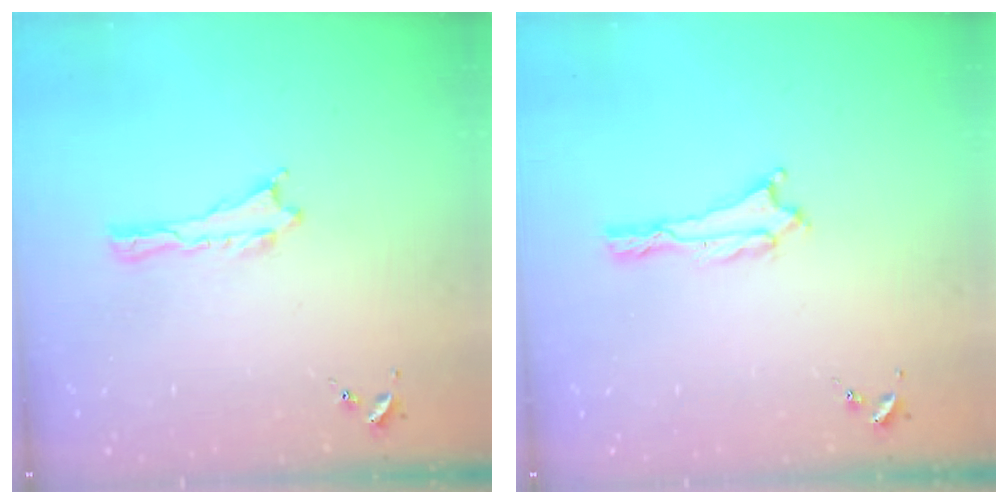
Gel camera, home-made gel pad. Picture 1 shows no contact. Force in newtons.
{"total": 0.0}